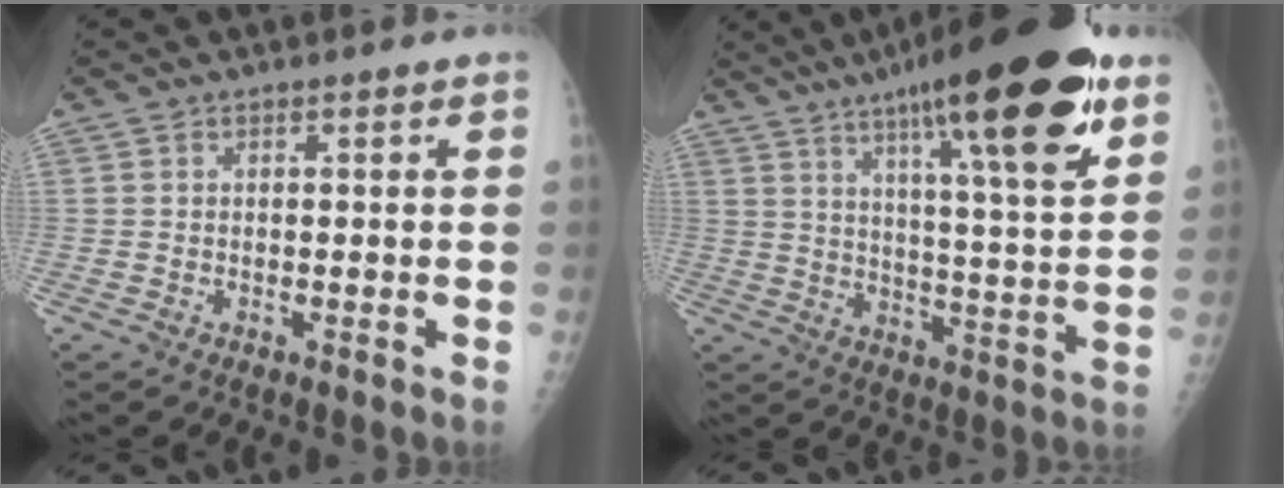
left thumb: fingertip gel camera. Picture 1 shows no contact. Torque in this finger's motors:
{"motor_torque": [1.54, -0.14, 1.72, -1.06, 0.42]}